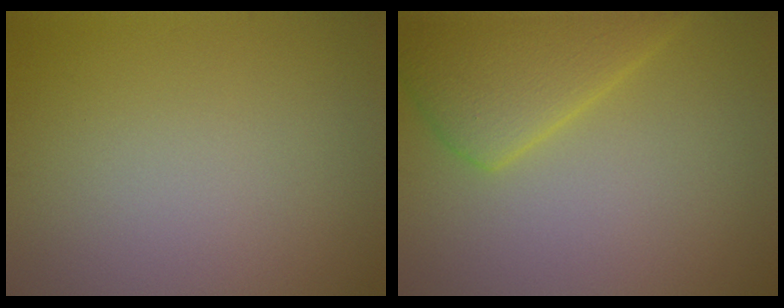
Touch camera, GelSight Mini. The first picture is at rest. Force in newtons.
{"total": 5.4, "press": 5.4, "slide": 0.3}